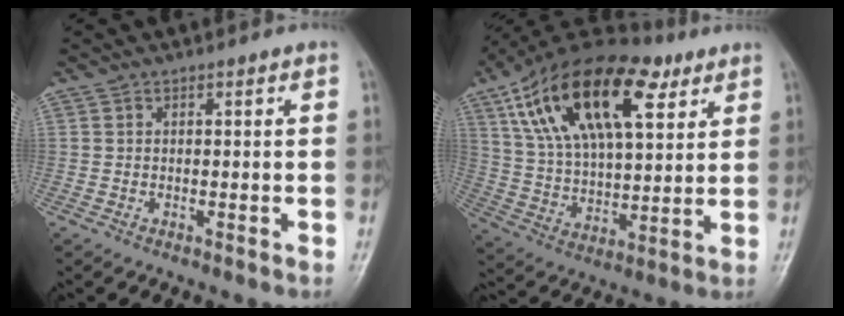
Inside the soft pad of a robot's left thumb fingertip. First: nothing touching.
{"total": 25.9, "force": [11.8, 12.4, 19.5], "torque": [-0.324, -0.007, 0.205]}